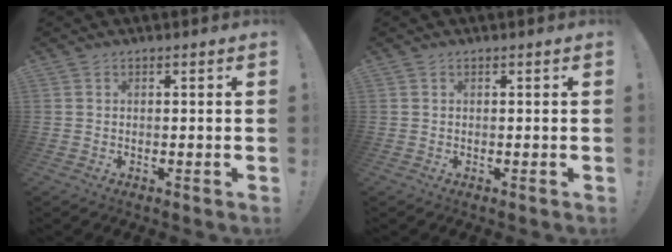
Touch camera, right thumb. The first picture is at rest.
{"total": 0.0}